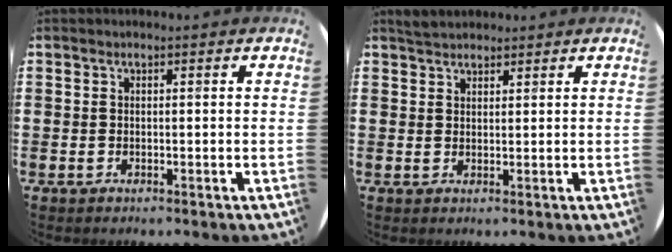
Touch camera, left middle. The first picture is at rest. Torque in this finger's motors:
{"motor_torque": [0.36, -0.33, 0.02, 0.03]}